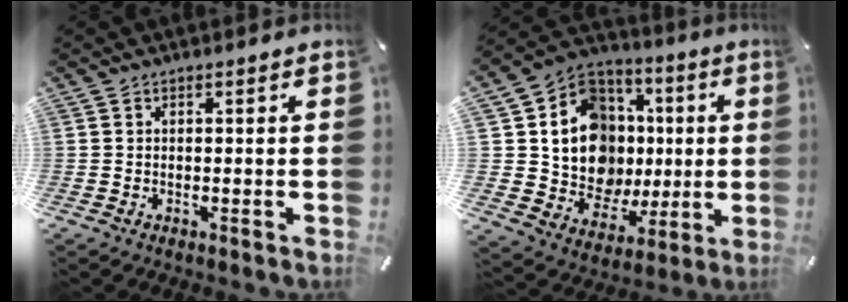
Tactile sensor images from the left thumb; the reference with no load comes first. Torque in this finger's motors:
{"motor_torque": [1.33, 1.32, 0.35, -0.20, 0.27]}